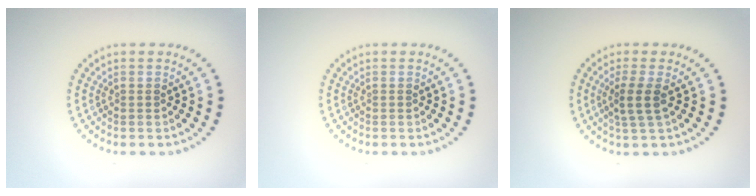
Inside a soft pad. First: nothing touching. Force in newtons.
{"total": 0.0}
{"total": 2.4, "press": 1.9, "slide": 1.4}